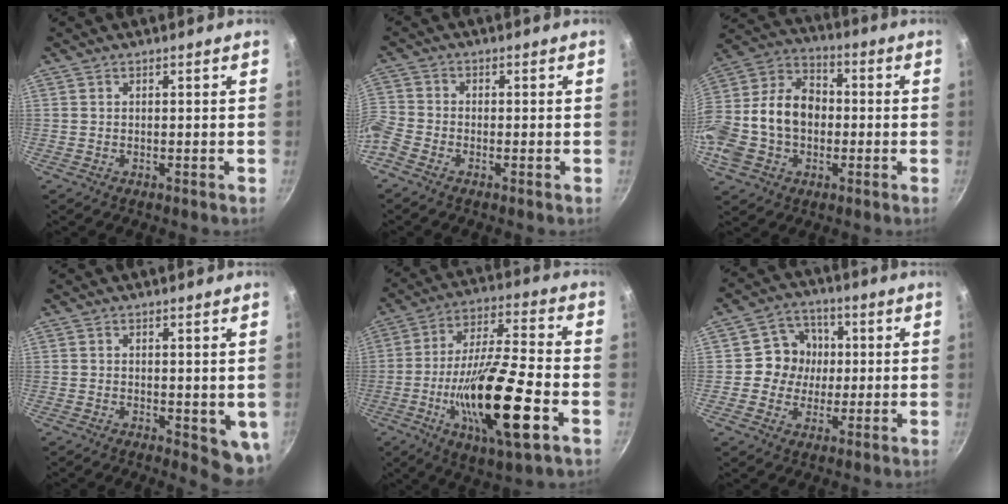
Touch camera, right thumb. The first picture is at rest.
{"total": 5.7, "force": [-3.3, 3.5, 3.1], "torque": [-0.084, 0.014, -0.087]}
{"total": 20.8, "force": [-2.1, 15.5, 13.7], "torque": [-0.257, 0.057, -0.042]}
{"total": 5.7, "force": [-0.1, 2.7, 5.0], "torque": [-0.052, -0.007, 0.003]}
{"total": 21.7, "force": [-6.5, 5.6, 19.9], "torque": [-0.351, 0.023, -0.118]}
{"total": 8.4, "force": [0.4, 7.9, 2.8], "torque": [0.000, 0.010, -0.009]}